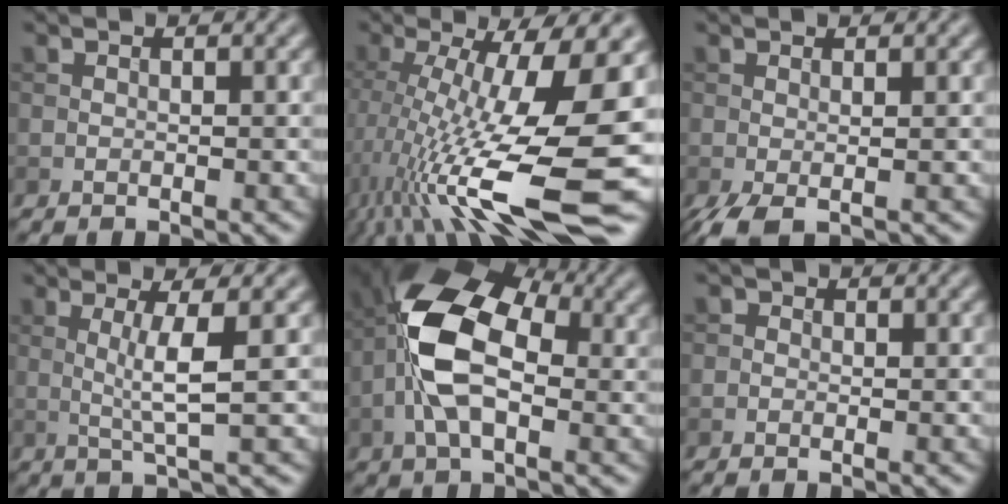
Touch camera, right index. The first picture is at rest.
{"total": 15.8, "force": [-2.9, 4.0, 15.0], "torque": [-0.271, -0.010, -0.046]}
{"total": 1.9, "force": [-0.6, 0.3, 1.7], "torque": [-0.042, -0.005, -0.016]}
{"total": 3.6, "force": [0.5, 0.3, 3.6], "torque": [-0.067, -0.002, 0.012]}
{"total": 10.8, "force": [-0.3, 6.3, 8.8], "torque": [-0.177, 0.016, -0.019]}
{"total": 0.9, "force": [0.0, 0.8, 0.2], "torque": [-0.002, -0.003, -0.011]}